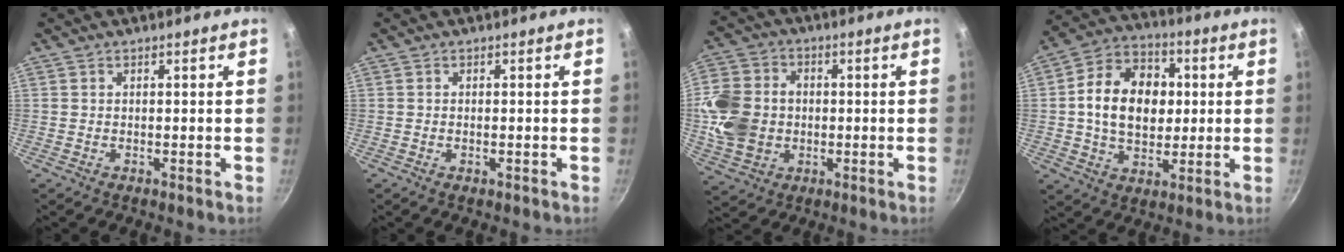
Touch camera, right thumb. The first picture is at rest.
{"total": 0.7, "force": [-0.3, 0.2, 0.6], "torque": [-0.010, 0.001, -0.004]}
{"total": 14.0, "force": [-0.6, 11.4, 8.1], "torque": [-0.142, 0.014, -0.012]}
{"total": 16.1, "force": [1.4, 11.8, 11.0], "torque": [-0.147, 0.017, 0.014]}